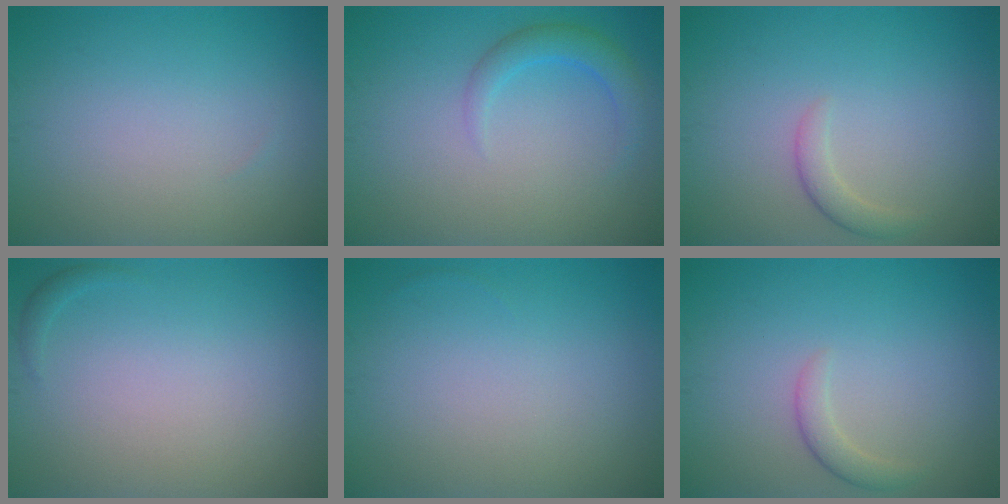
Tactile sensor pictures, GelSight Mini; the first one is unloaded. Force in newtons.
{"total": 2.4, "press": 2.4, "slide": 0.1}
{"total": 1.5, "press": 1.5, "slide": 0.1}
{"total": 0.6, "press": 0.6, "slide": 0.1}
{"total": 0.0}
{"total": 1.5, "press": 1.5, "slide": 0.1}